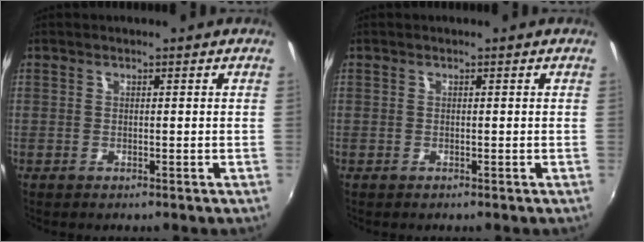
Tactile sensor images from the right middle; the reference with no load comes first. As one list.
[{"total": 0.0}]